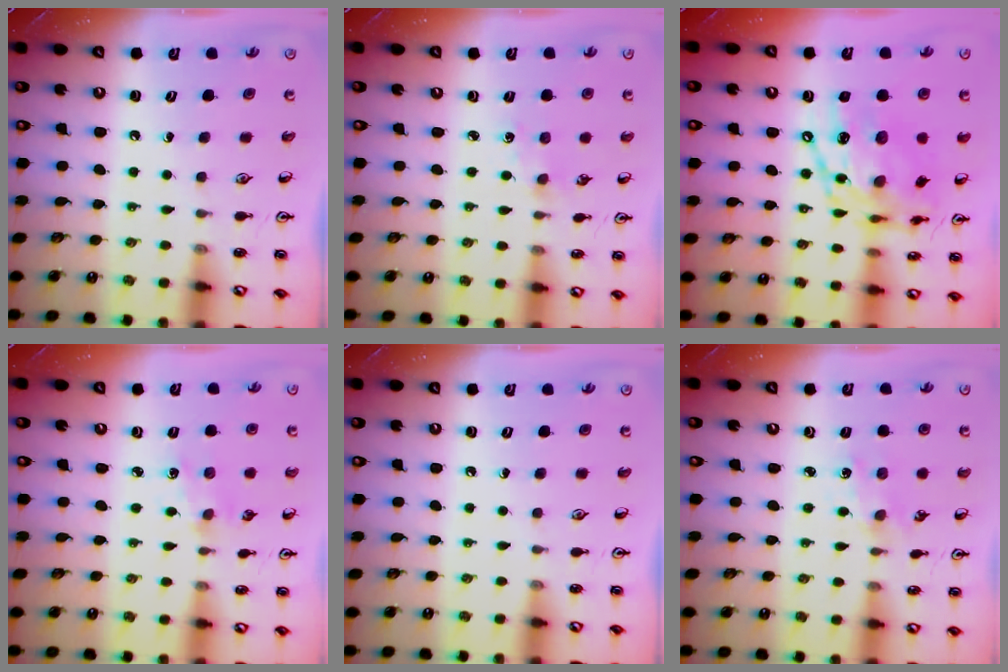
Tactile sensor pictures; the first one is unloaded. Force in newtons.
{"total": 1.9, "press": 1.9, "slide": 0.4}
{"total": 16.2, "press": 16.2, "slide": 1.4}
{"total": 1.7, "press": 1.7, "slide": 0.3}
{"total": 0.0}
{"total": 1.3, "press": 1.3, "slide": 0.2}